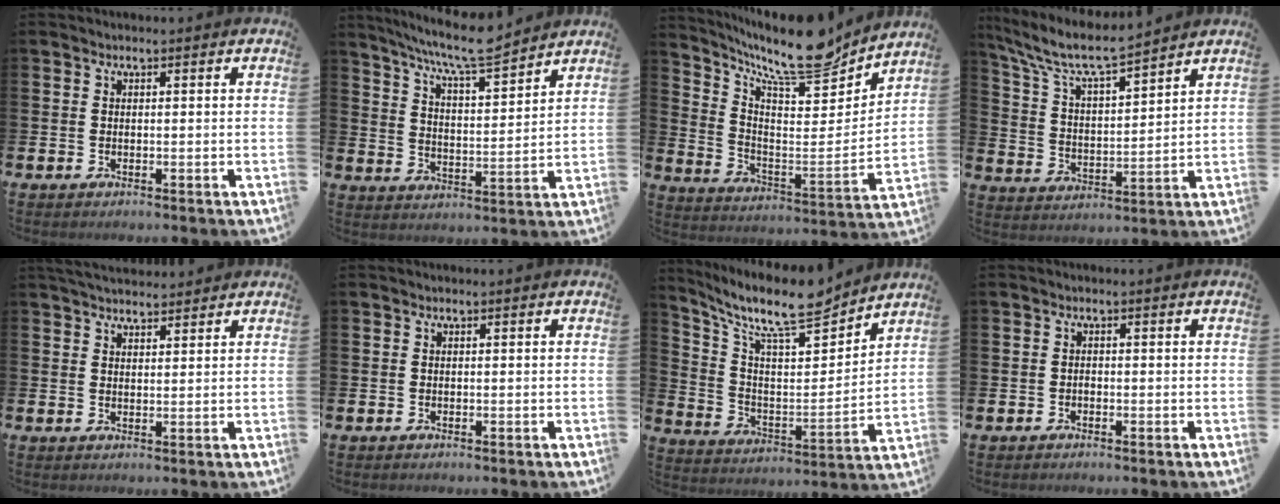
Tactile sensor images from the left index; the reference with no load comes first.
{"total": 8.6, "force": [7.9, 0.2, 3.3], "torque": [-0.086, -0.046, 0.140]}
{"total": 12.3, "force": [10.4, 2.9, 6.0], "torque": [-0.123, -0.083, 0.171]}
{"total": 8.2, "force": [7.3, 1.3, 3.4], "torque": [-0.102, -0.044, 0.127]}
{"total": 3.5, "force": [3.4, 0.6, 0.5], "torque": [-0.016, -0.013, 0.064]}
{"total": 0.0}
{"total": 11.2, "force": [9.7, 2.5, 5.1], "torque": [-0.119, -0.069, 0.163]}
{"total": 0.6, "force": [-0.4, 0.3, 0.3], "torque": [-0.013, 0.003, -0.008]}